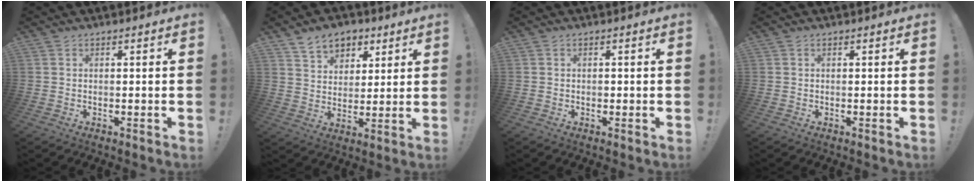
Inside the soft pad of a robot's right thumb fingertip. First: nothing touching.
{"total": 9.3, "force": [5.8, 6.7, 2.8], "torque": [-0.041, -0.033, 0.112]}
{"total": 0.7, "force": [-0.4, 0.5, 0.1], "torque": [-0.003, 0.002, -0.007]}
{"total": 0.0}